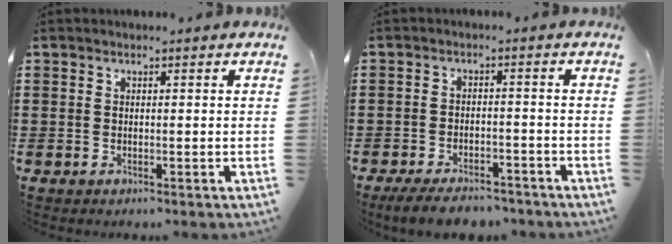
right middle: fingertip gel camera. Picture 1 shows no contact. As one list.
[{"total": 4.5, "force": [-4.1, 0.9, 1.7], "torque": [-0.034, 0.000, -0.079]}]